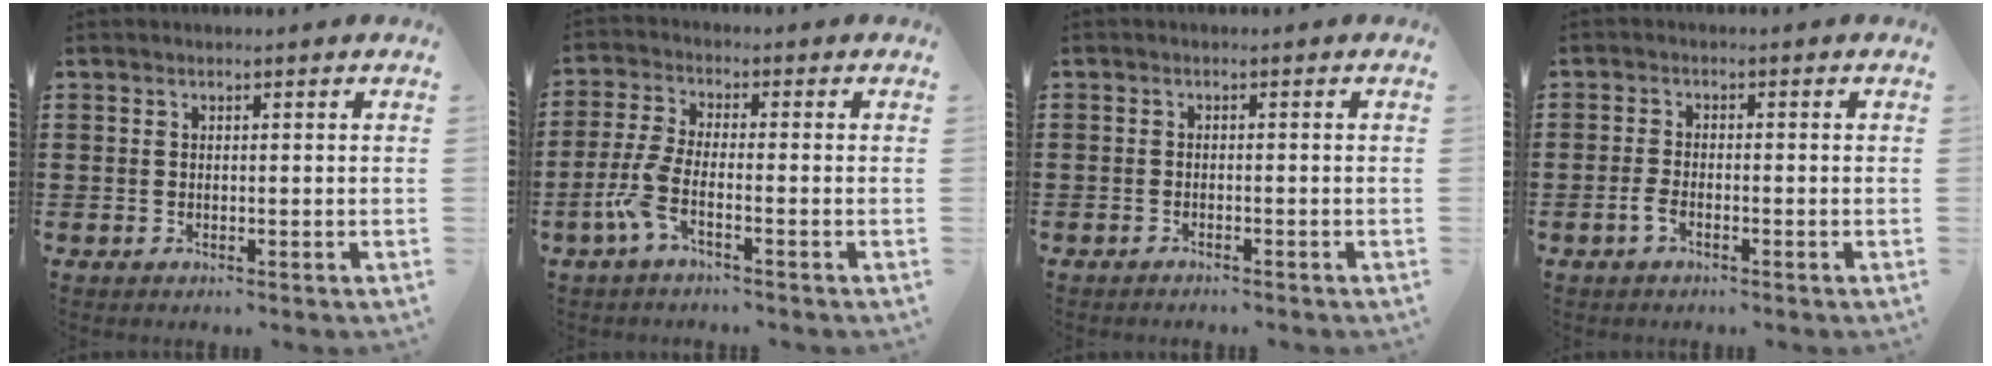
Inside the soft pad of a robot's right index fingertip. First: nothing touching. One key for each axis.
{"total": 5.3, "fx": -2.7, "fy": 1.1, "fz": 4.4, "tx": -0.111, "ty": -0.014, "tz": -0.055}
{"total": 0.6, "fx": -0.6, "fy": 0.0, "fz": 0.0, "tx": -0.001, "ty": 0.001, "tz": -0.013}
{"total": 2.0, "fx": -1.2, "fy": 0.7, "fz": 1.5, "tx": -0.035, "ty": -0.002, "tz": -0.024}